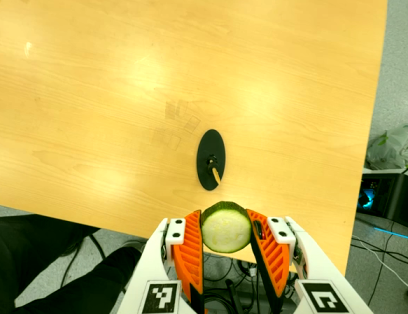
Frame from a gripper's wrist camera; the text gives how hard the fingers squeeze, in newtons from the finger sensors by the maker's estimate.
{"total": 11.7, "left": 12.4, "right": 11.0}